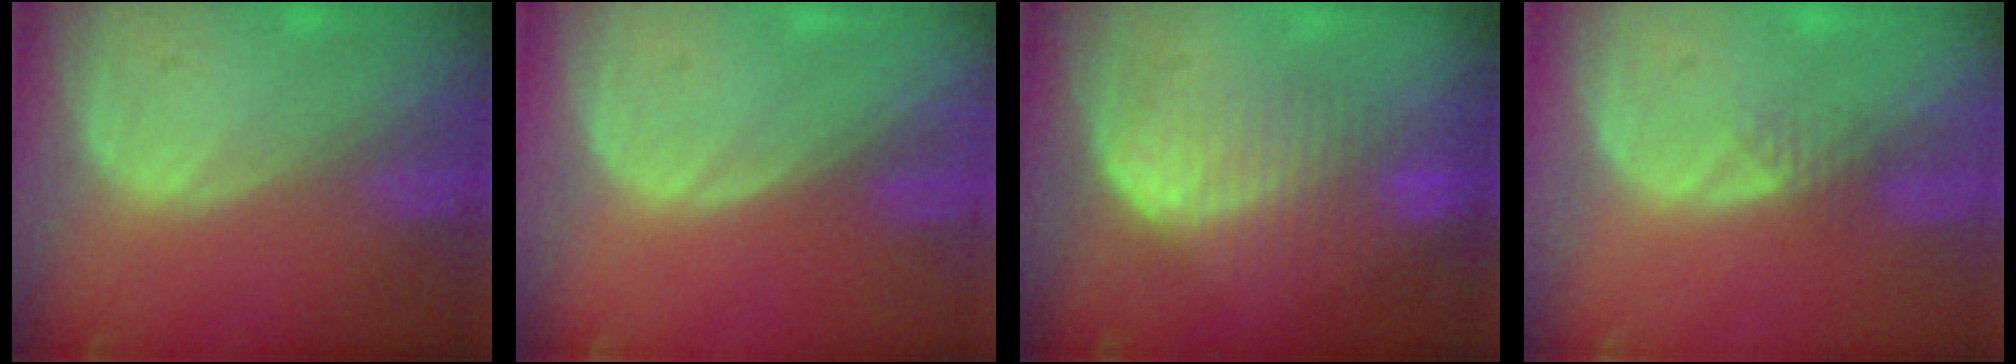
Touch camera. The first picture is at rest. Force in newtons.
{"total": 0.0}
{"total": 7.3, "press": 7.1, "slide": 1.7}
{"total": 1.6, "press": 1.4, "slide": 0.9}